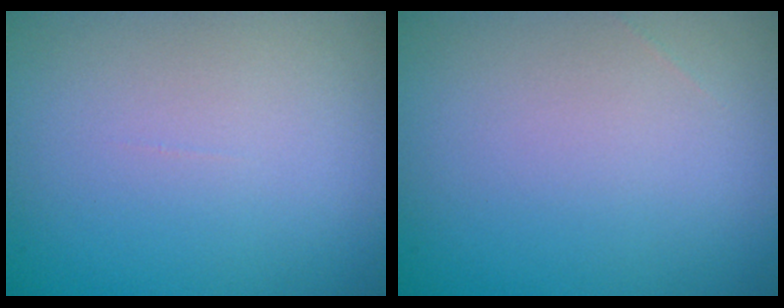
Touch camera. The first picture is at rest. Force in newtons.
{"total": 0.0}